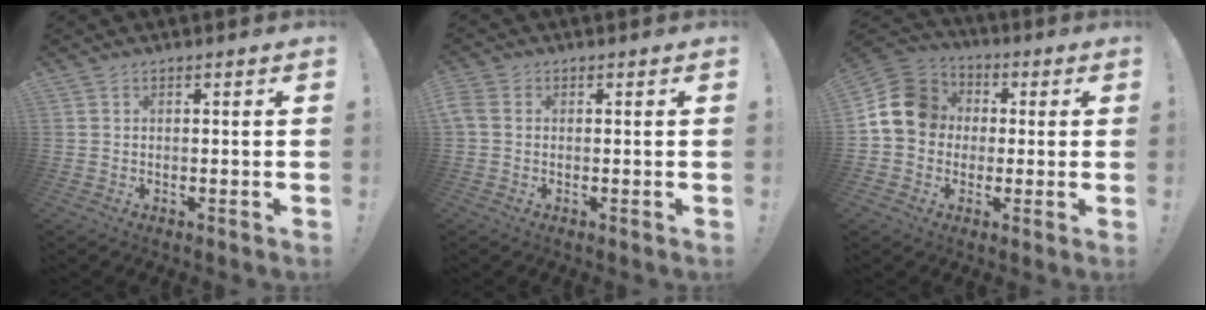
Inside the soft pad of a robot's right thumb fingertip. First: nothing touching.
{"total": 2.7, "force": [0.1, 1.9, 1.9], "torque": [-0.049, 0.007, 0.005]}
{"total": 15.7, "force": [2.0, 13.6, 7.4], "torque": [-0.120, 0.007, 0.045]}